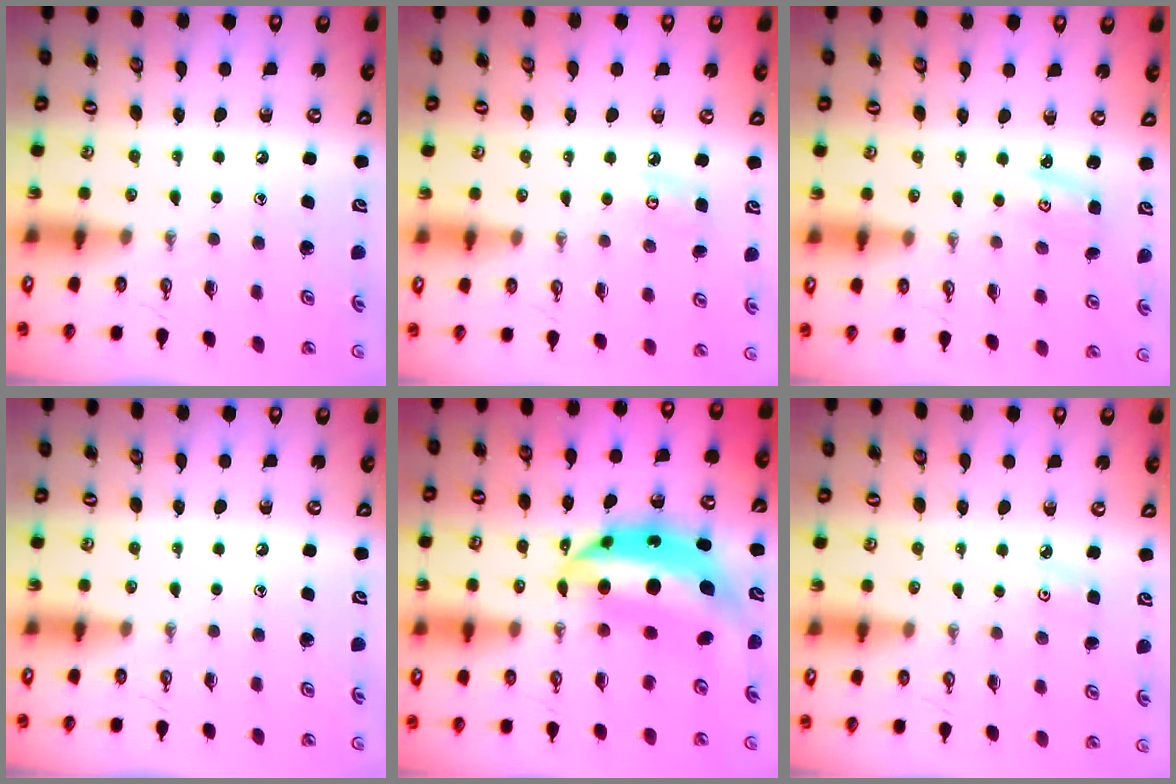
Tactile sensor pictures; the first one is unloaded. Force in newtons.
{"total": 5.5, "press": 5.5, "slide": 0.6}
{"total": 2.8, "press": 2.8, "slide": 0.3}
{"total": 0.0}
{"total": 13.1, "press": 13.0, "slide": 1.3}
{"total": 3.3, "press": 3.2, "slide": 0.5}